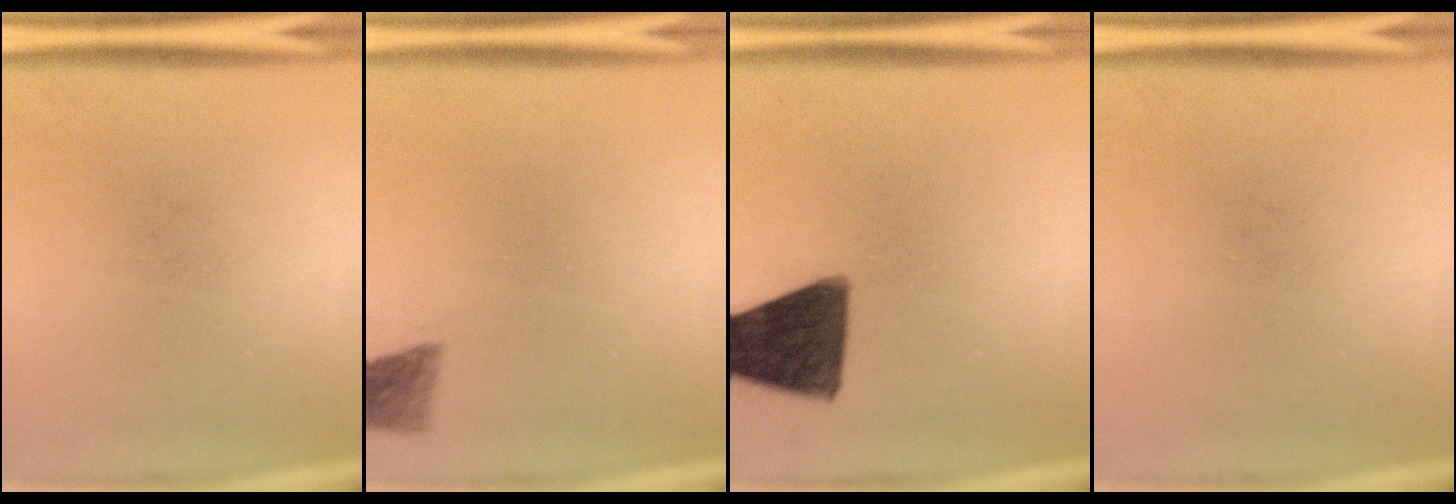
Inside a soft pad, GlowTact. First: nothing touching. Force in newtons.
{"total": 2.8}
{"total": 14.2}
{"total": 0.0}